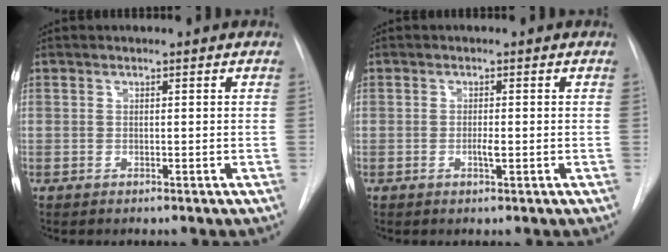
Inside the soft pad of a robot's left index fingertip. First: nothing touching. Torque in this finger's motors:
{"motor_torque": [0.43, 0.23, 0.02, 0.00]}